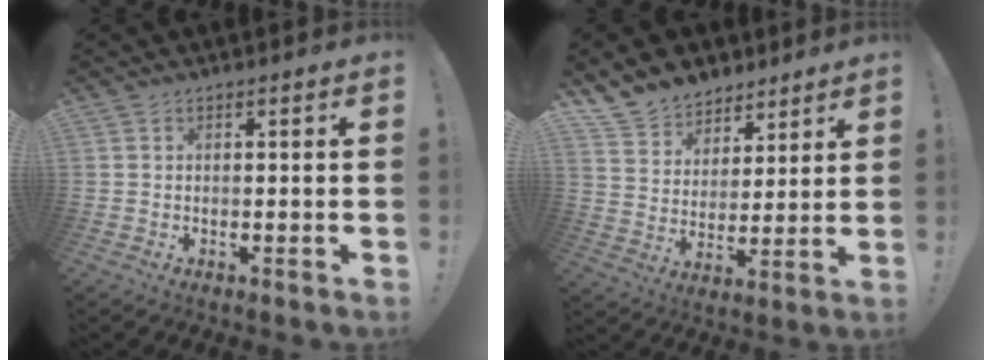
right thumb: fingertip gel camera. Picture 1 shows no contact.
{"total": 10.2, "force": [7.8, 6.4, 1.2], "torque": [-0.030, -0.064, 0.156]}